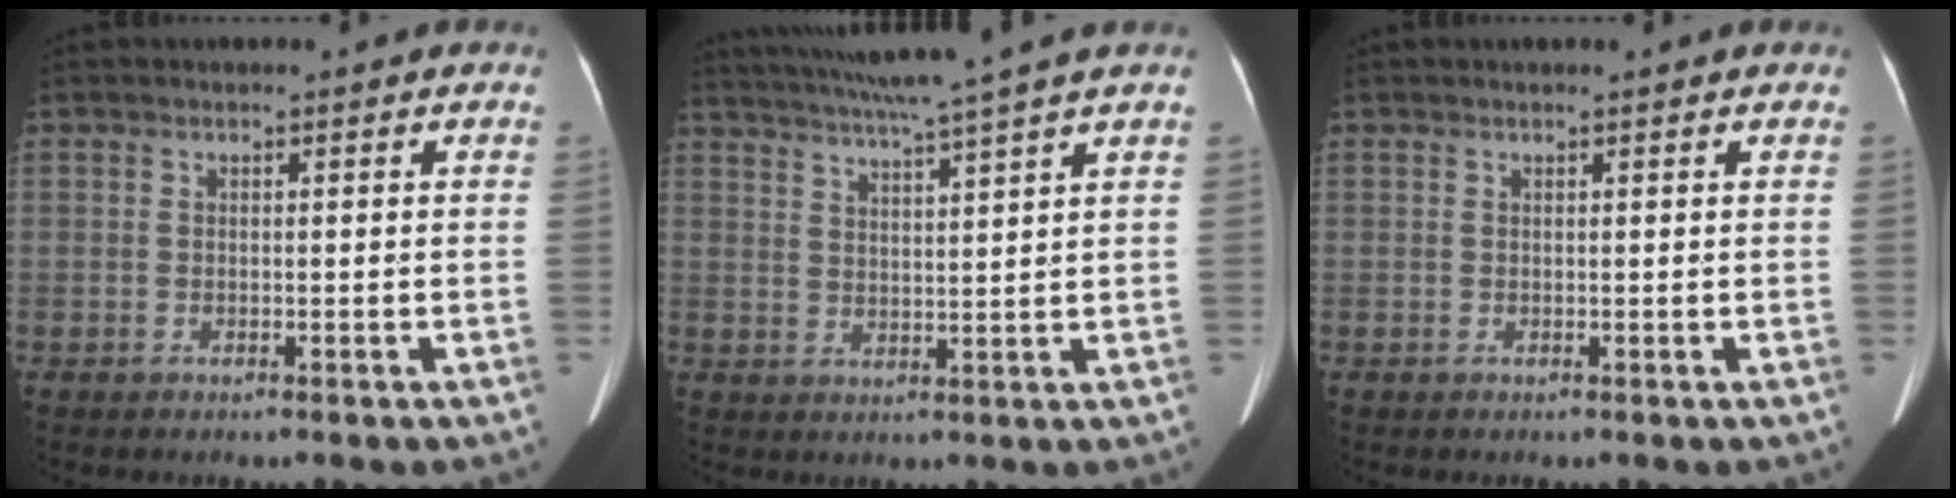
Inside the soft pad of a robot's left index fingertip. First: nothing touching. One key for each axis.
{"total": 11.0, "fx": 9.3, "fy": -2.2, "fz": 5.4, "tx": -0.097, "ty": 0.000, "tz": 0.141}
{"total": 1.0, "fx": 0.9, "fy": 0.0, "fz": 0.4, "tx": -0.009, "ty": 0.011, "tz": 0.014}